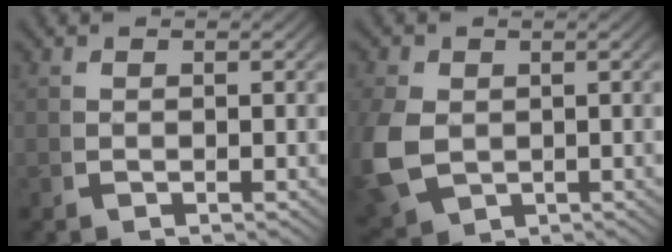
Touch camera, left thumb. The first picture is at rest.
{"total": 7.1, "force": [-1.0, 5.8, 4.0], "torque": [-0.128, -0.047, 0.012]}